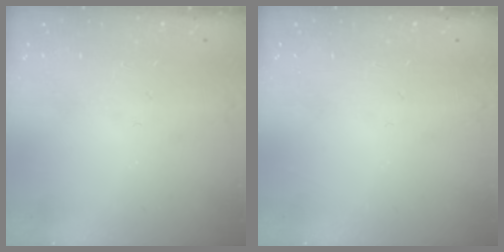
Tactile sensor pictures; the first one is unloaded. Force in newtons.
{"total": 0.0}